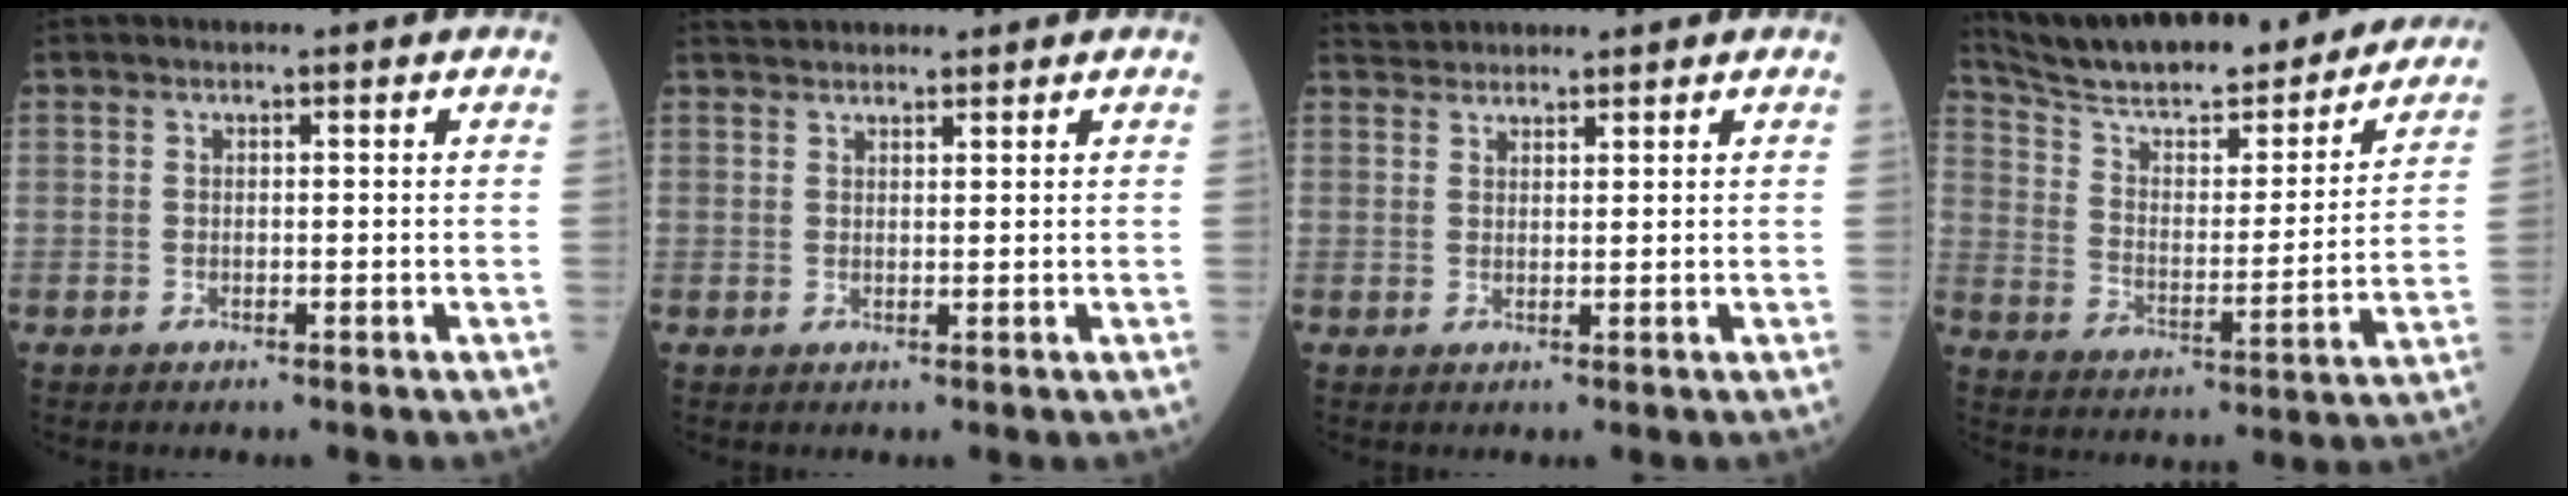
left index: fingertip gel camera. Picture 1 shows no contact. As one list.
[{"total": 4.9, "force": [4.6, 1.1, 1.4], "torque": [-0.010, 0.033, 0.072]}, {"total": 3.9, "force": [3.7, 0.9, 0.5], "torque": [-0.003, 0.034, 0.068]}, {"total": 26.4, "force": [23.4, 4.8, 11.2], "torque": [-0.175, -0.022, 0.329]}]